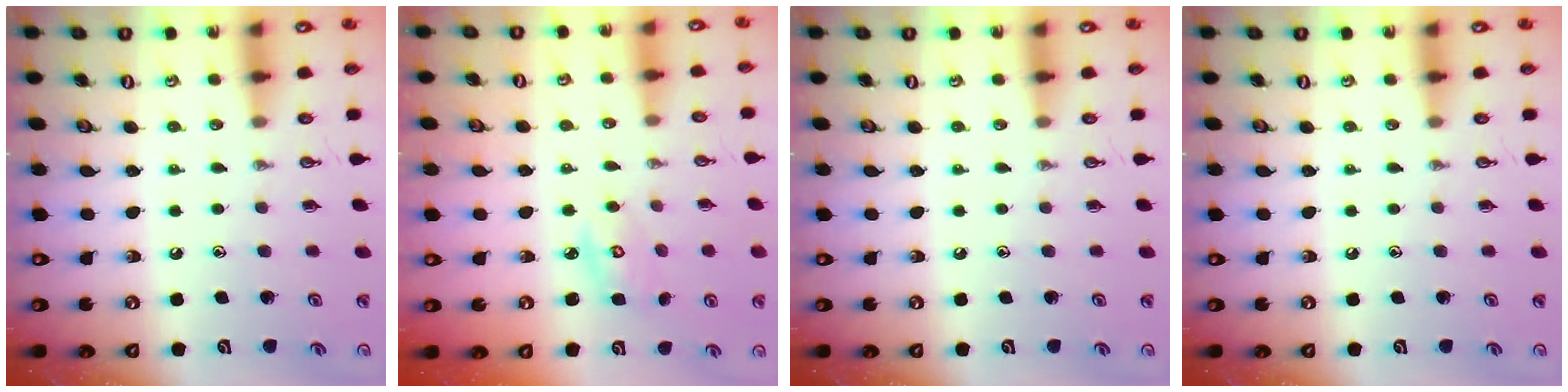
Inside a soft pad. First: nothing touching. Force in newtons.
{"total": 3.8, "press": 3.8, "slide": 0.3}
{"total": 0.0}
{"total": 0.0}